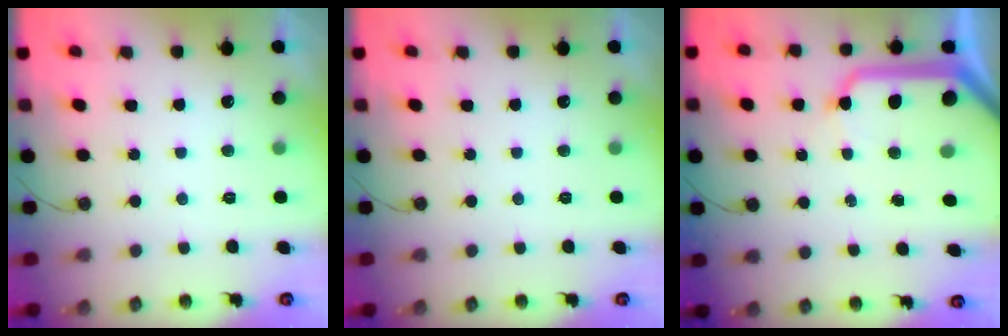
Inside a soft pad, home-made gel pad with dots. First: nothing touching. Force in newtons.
{"total": 0.0}
{"total": 15.6, "press": 15.4, "slide": 2.2}